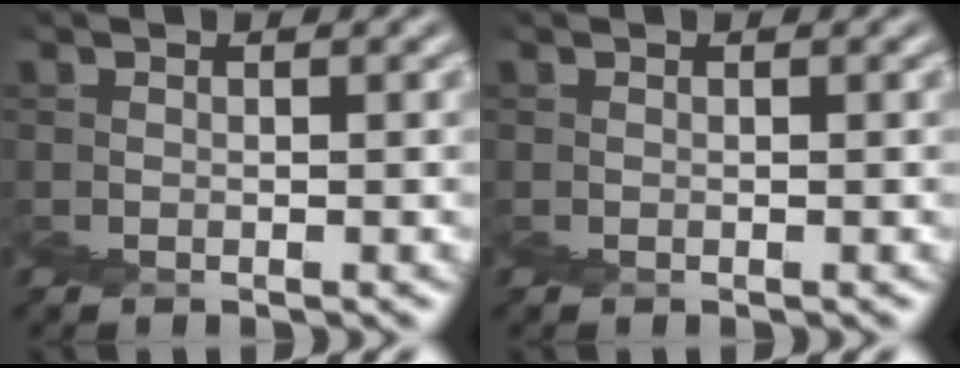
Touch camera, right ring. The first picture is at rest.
{"total": 0.0}